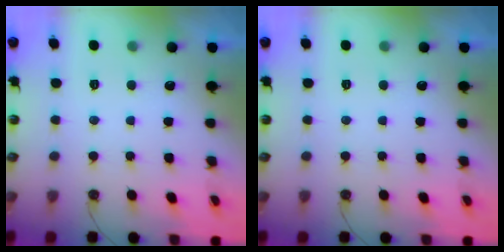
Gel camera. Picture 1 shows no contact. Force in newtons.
{"total": 0.0}